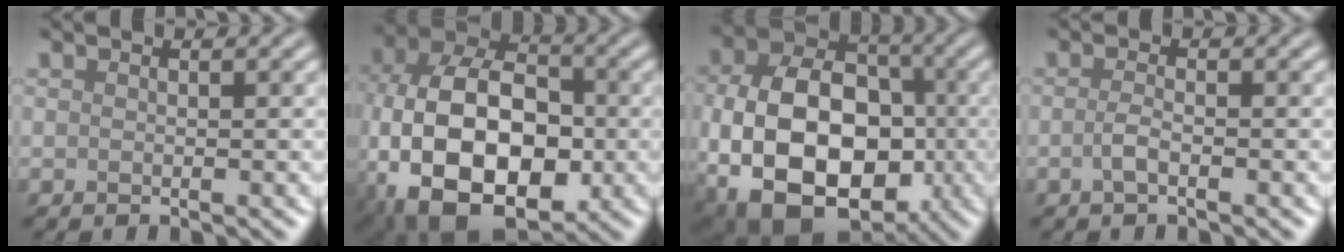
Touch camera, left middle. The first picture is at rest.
{"total": 15.7, "force": [-3.9, 10.0, 11.4], "torque": [-0.208, -0.013, -0.069]}
{"total": 15.3, "force": [-3.4, 10.5, 10.7], "torque": [-0.163, -0.017, -0.049]}
{"total": 1.4, "force": [-0.5, 0.5, 1.2], "torque": [-0.027, 0.001, -0.013]}